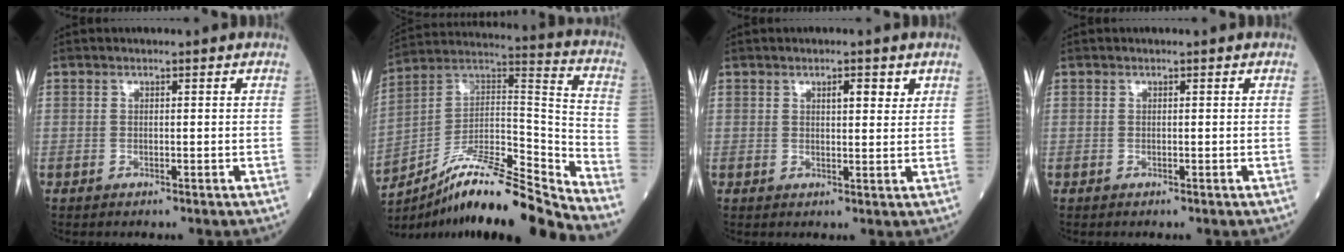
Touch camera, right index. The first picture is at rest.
{"total": 19.5, "force": [-16.6, -0.4, 10.4], "torque": [-0.176, 0.030, -0.295]}
{"total": 2.8, "force": [1.6, 0.8, 2.1], "torque": [-0.031, -0.001, 0.022]}
{"total": 0.0}